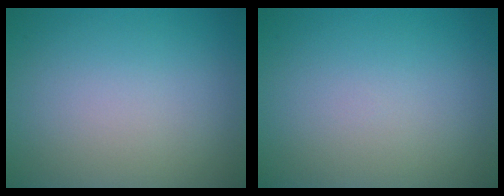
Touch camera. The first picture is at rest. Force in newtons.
{"total": 0.0}